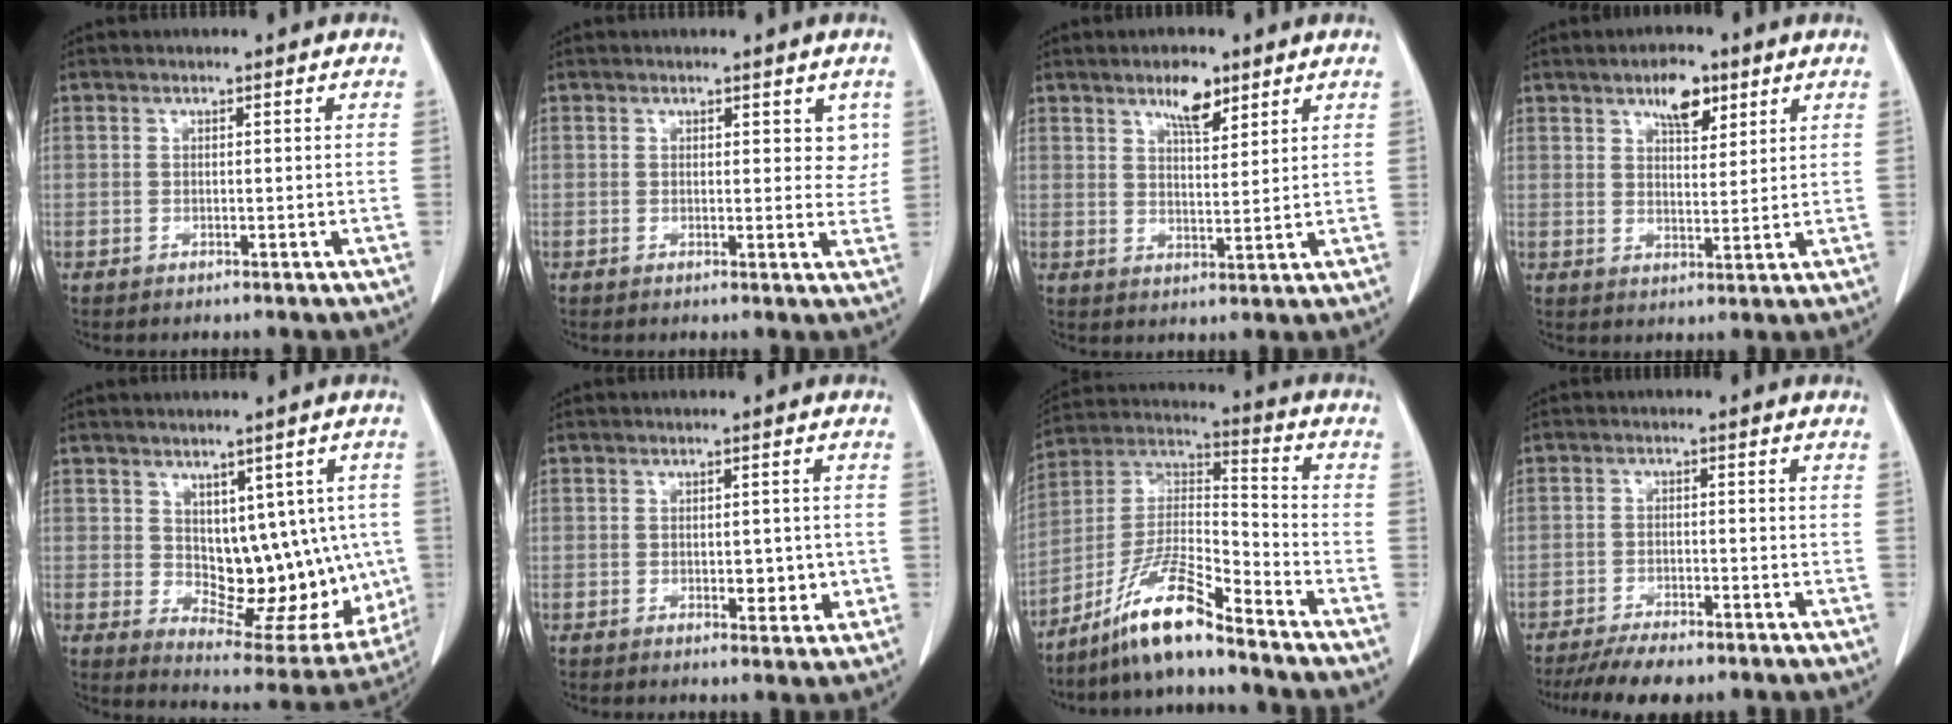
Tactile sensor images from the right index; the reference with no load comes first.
{"total": 3.0, "force": [1.6, 1.7, 1.8], "torque": [-0.007, -0.008, 0.017]}
{"total": 5.2, "force": [3.5, 1.7, 3.4], "torque": [-0.061, 0.001, 0.059]}
{"total": 5.7, "force": [3.5, 2.4, 3.9], "torque": [-0.064, 0.002, 0.057]}
{"total": 13.8, "force": [0.5, 7.2, 11.8], "torque": [-0.130, 0.004, 0.032]}
{"total": 3.5, "force": [-0.5, 1.8, 2.9], "torque": [-0.029, -0.002, -0.002]}
{"total": 12.0, "force": [-9.2, 0.8, 7.6], "torque": [-0.154, 0.004, -0.173]}
{"total": 7.0, "force": [-5.7, 2.0, 3.6], "torque": [-0.051, -0.010, -0.092]}